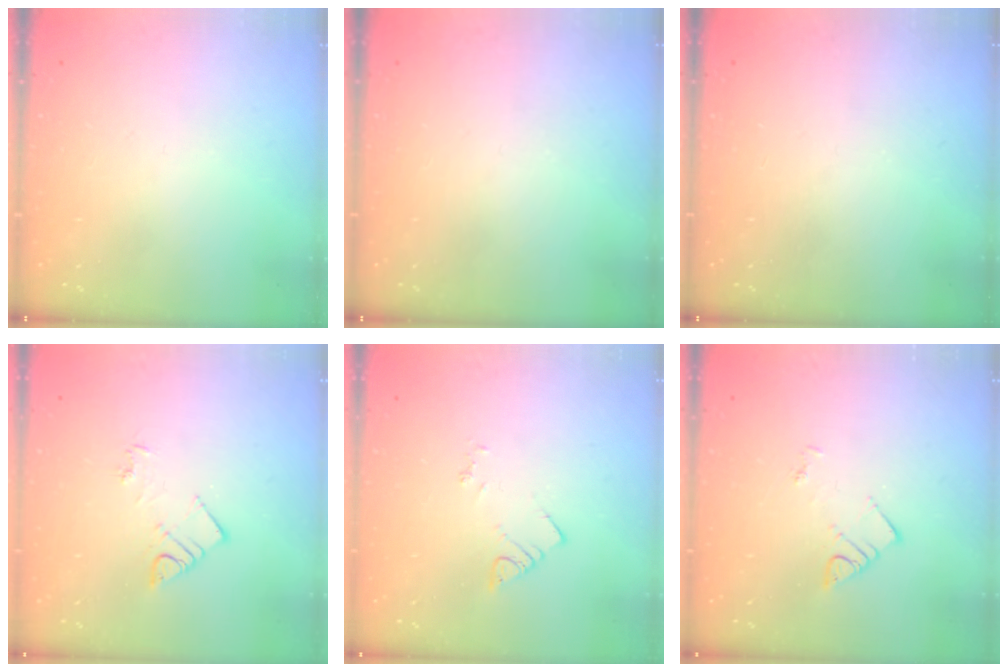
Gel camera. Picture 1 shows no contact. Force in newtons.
{"total": 0.0}
{"total": 0.0}
{"total": 5.0, "press": 5.0, "slide": 0.2}
{"total": 3.2, "press": 3.1, "slide": 0.5}
{"total": 3.5, "press": 3.5, "slide": 0.4}